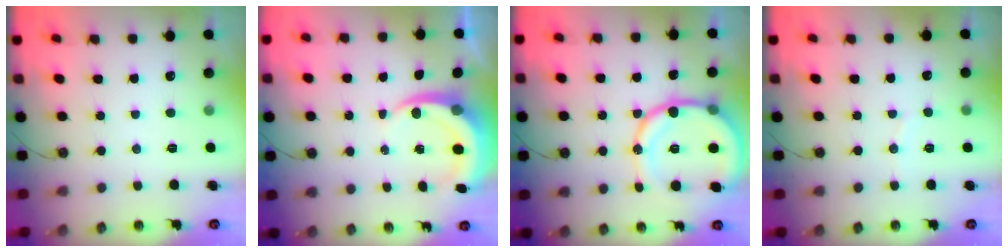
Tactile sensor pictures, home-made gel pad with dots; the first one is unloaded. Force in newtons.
{"total": 5.9, "press": 5.9, "slide": 0.7}
{"total": 16.6, "press": 16.3, "slide": 3.0}
{"total": 3.0, "press": 3.0, "slide": 0.4}